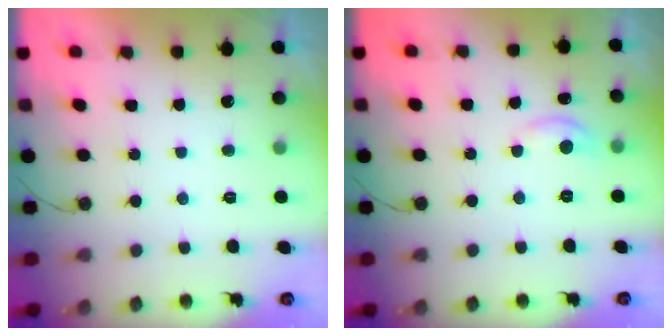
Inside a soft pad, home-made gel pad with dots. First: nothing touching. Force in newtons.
{"total": 5.5, "press": 5.4, "slide": 0.8}